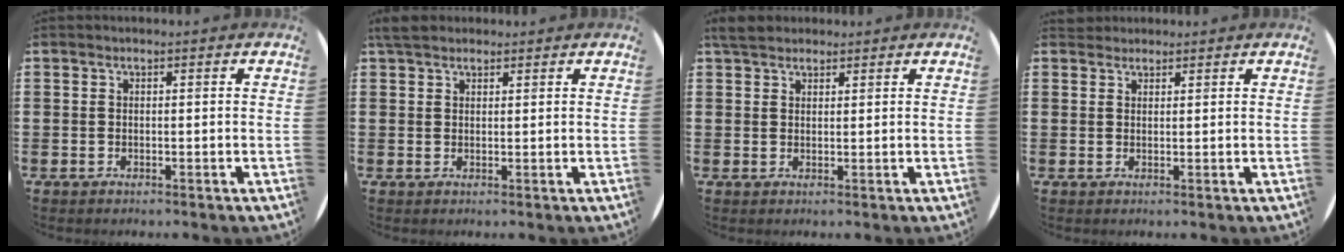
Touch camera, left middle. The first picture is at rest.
{"total": 2.7, "force": [2.2, 1.0, 1.0], "torque": [-0.026, 0.008, 0.043]}
{"total": 3.1, "force": [2.7, 1.1, 1.0], "torque": [-0.017, 0.003, 0.050]}
{"total": 1.3, "force": [1.2, 0.4, -0.1], "torque": [0.000, 0.003, 0.024]}